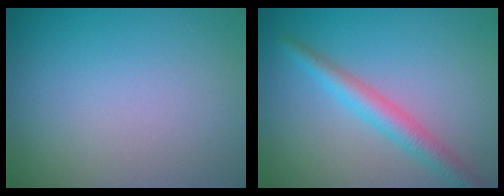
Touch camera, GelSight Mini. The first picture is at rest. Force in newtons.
{"total": 3.3, "press": 3.3, "slide": 0.1}